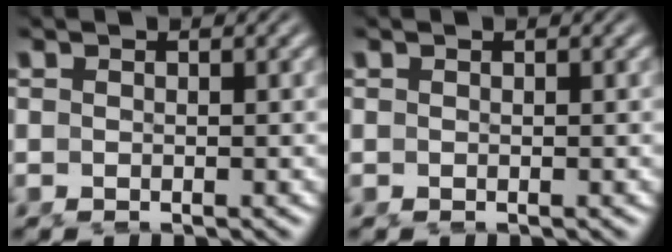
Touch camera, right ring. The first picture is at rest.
{"total": 0.0}